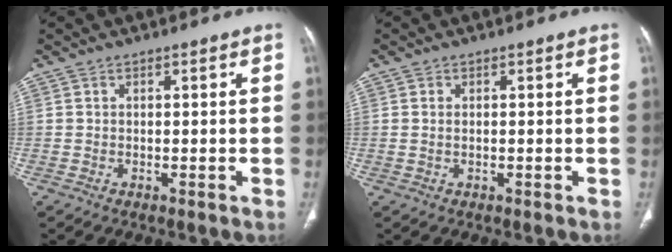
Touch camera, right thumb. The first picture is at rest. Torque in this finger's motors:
{"motor_torque": [-0.48, 0.19, -0.51, 0.21, -0.10]}